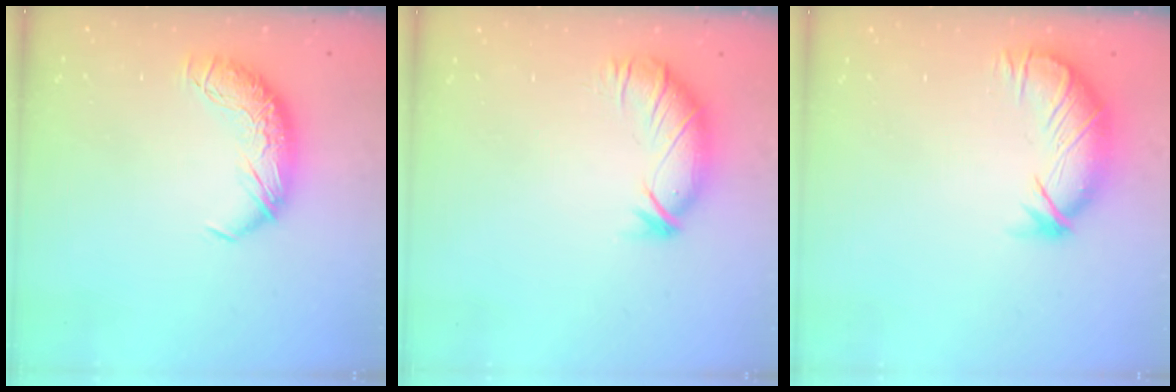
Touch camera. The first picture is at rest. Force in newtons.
{"total": 2.9, "press": 2.3, "slide": 1.7}
{"total": 3.9, "press": 3.3, "slide": 2.0}